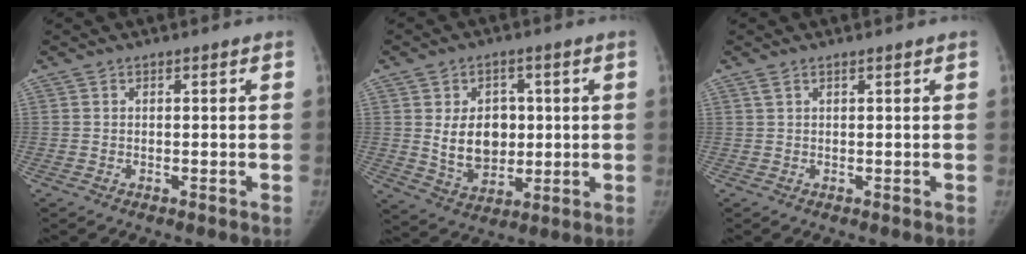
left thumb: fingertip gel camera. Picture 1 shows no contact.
{"total": 10.4, "force": [1.1, 7.7, 6.9], "torque": [-0.075, -0.011, 0.032]}
{"total": 1.4, "force": [1.0, 0.3, 0.9], "torque": [-0.025, 0.007, 0.021]}